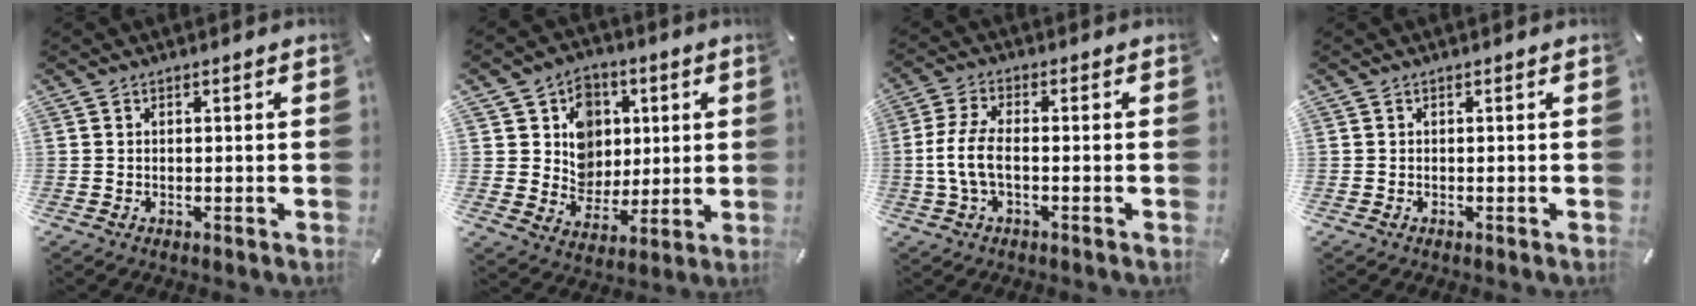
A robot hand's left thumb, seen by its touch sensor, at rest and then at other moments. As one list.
[{"total": 11.1, "force": [2.4, 10.5, 2.7], "torque": [-0.036, -0.023, 0.049]}, {"total": 7.6, "force": [-1.2, 3.3, 6.8], "torque": [-0.148, -0.006, -0.025]}, {"total": 0.0}]